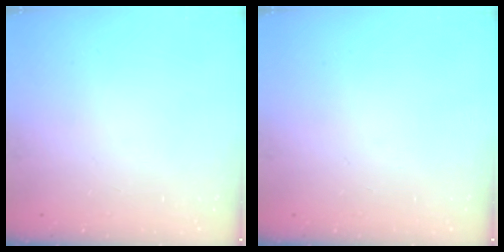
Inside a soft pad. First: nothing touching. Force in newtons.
{"total": 0.0}